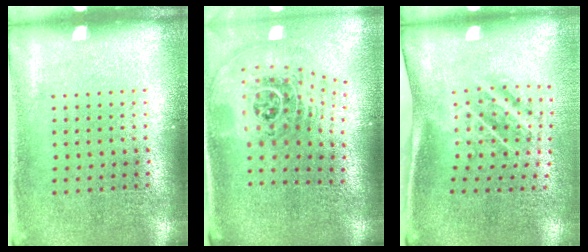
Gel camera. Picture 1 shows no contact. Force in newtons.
{"total": 2.5, "press": 1.7, "slide": 1.8}
{"total": 1.9, "press": 1.2, "slide": 1.5}